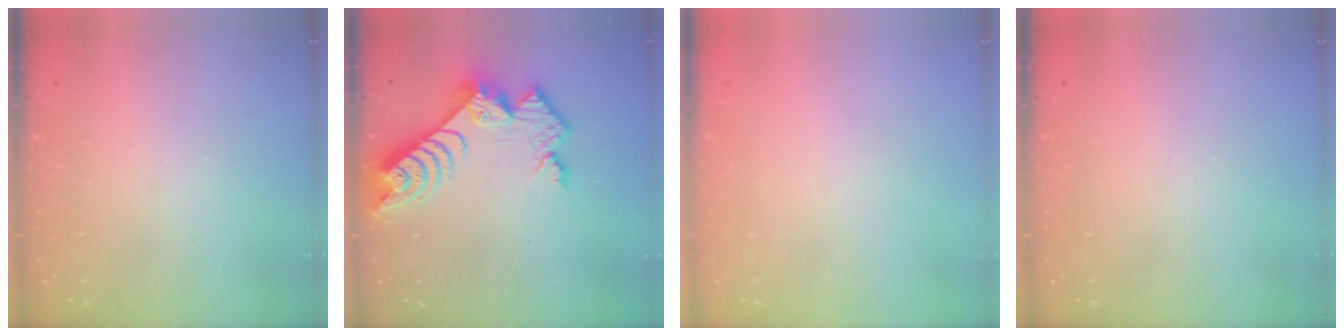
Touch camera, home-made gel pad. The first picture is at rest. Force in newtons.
{"total": 11.2, "press": 11.1, "slide": 0.9}
{"total": 0.0}
{"total": 0.0}